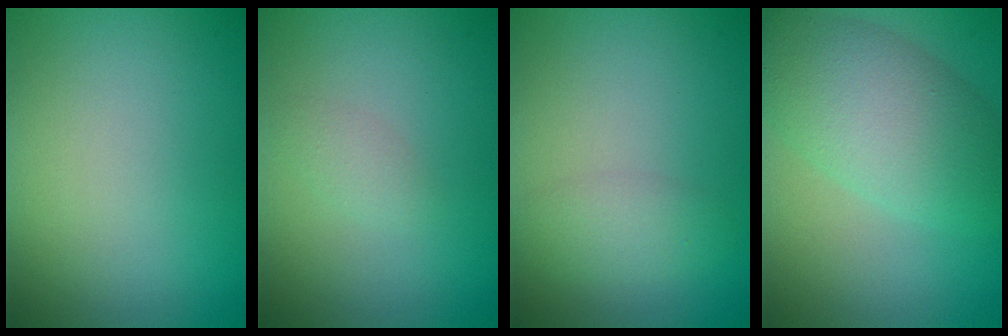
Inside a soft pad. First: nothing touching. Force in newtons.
{"total": 1.2, "press": 1.2, "slide": 0.1}
{"total": 2.1, "press": 2.1, "slide": 0.1}
{"total": 7.0, "press": 7.0, "slide": 0.2}